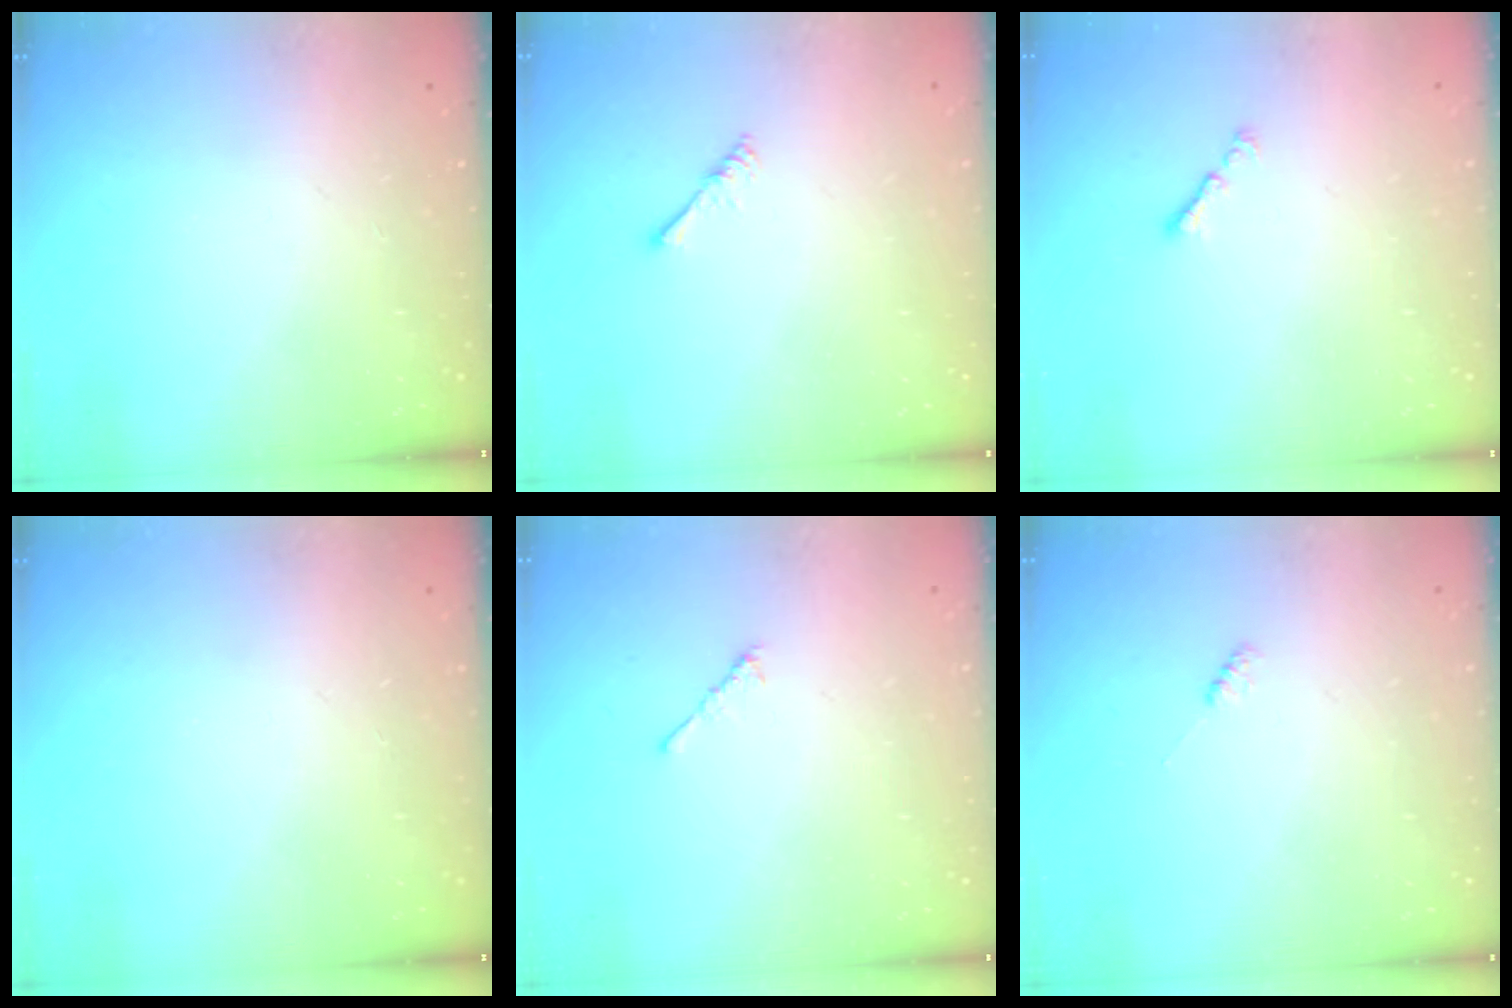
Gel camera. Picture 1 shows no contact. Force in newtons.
{"total": 1.7, "press": 1.6, "slide": 0.4}
{"total": 1.3, "press": 1.2, "slide": 0.5}
{"total": 0.0}
{"total": 2.3, "press": 2.2, "slide": 0.6}
{"total": 1.9, "press": 1.9, "slide": 0.3}